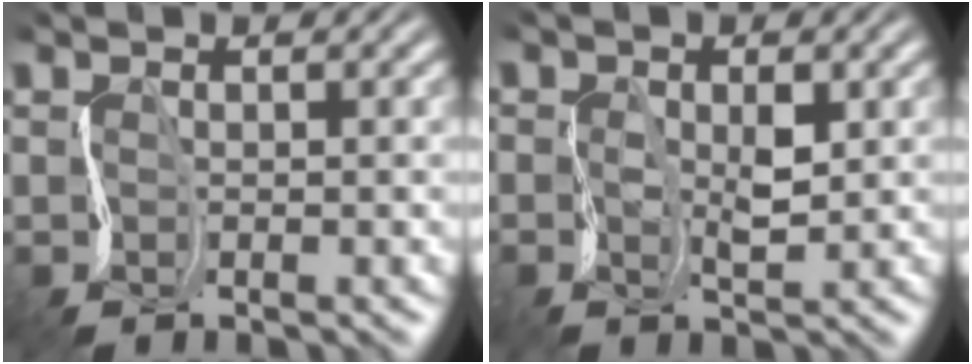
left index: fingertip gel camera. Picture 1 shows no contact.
{"total": 0.7, "force": [-0.1, 0.4, 0.5], "torque": [-0.033, -0.006, 0.005]}